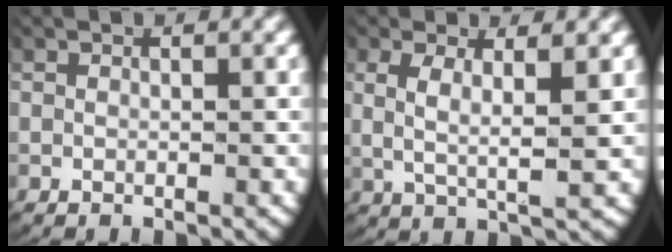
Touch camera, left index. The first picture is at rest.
{"total": 4.2, "force": [1.4, 1.5, 3.6], "torque": [-0.076, -0.007, 0.027]}